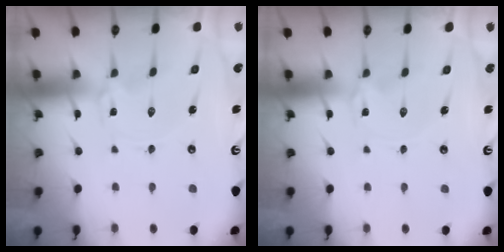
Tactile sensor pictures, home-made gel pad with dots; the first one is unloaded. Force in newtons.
{"total": 0.0}